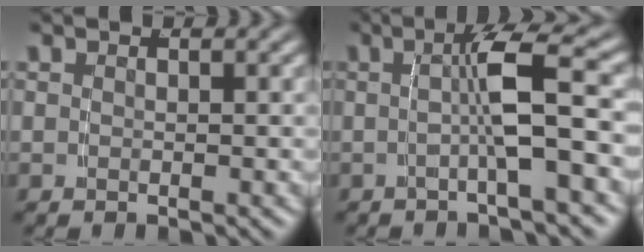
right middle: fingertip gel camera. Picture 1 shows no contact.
{"total": 4.0, "force": [-0.4, -0.5, 3.9], "torque": [-0.053, 0.014, -0.008]}